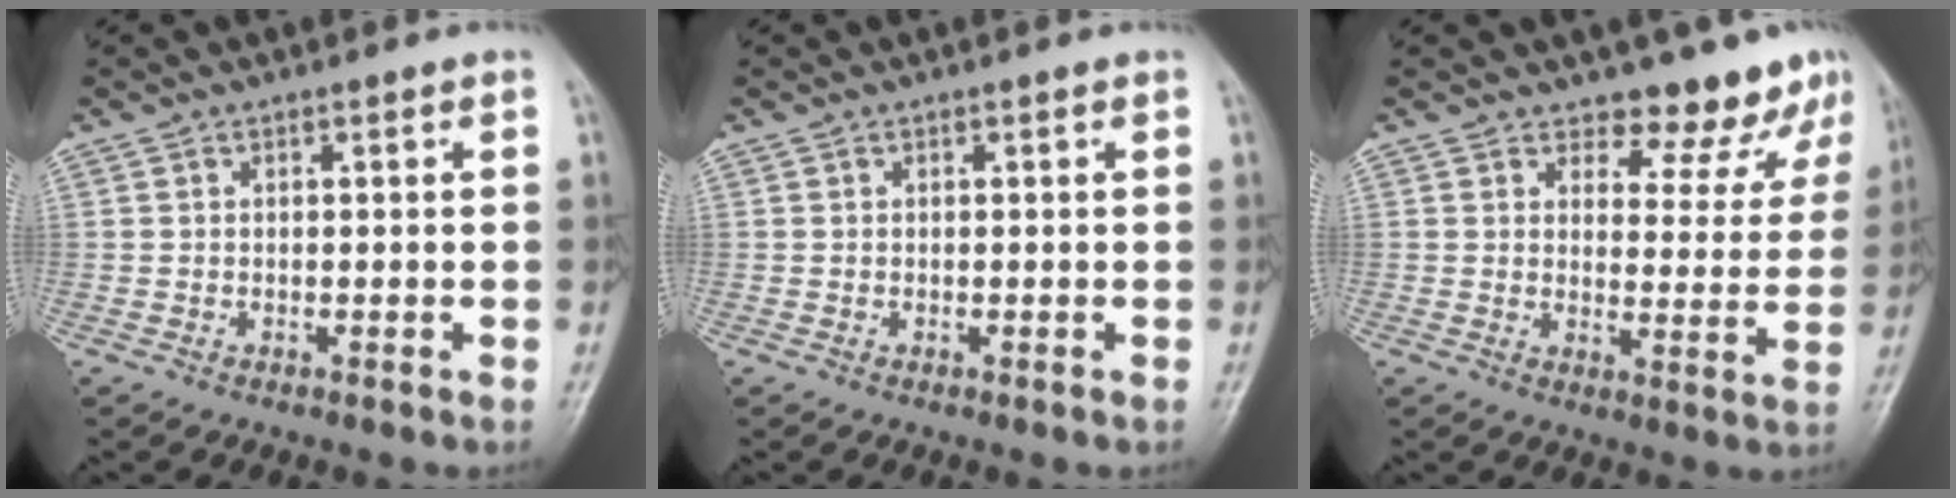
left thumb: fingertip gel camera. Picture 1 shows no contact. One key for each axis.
{"total": 0.0}
{"total": 8.9, "fx": 8.0, "fy": 3.6, "fz": 1.7, "tx": 0.016, "ty": -0.063, "tz": 0.091}